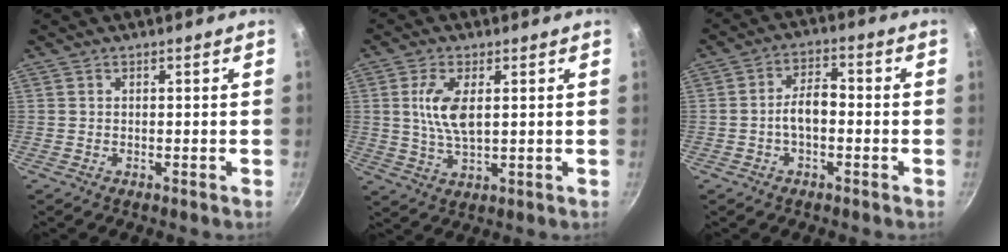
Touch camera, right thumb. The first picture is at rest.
{"total": 7.8, "force": [1.6, 3.5, 6.8], "torque": [-0.130, -0.006, 0.032]}
{"total": 5.7, "force": [-1.2, 3.1, 4.7], "torque": [-0.068, 0.030, -0.027]}